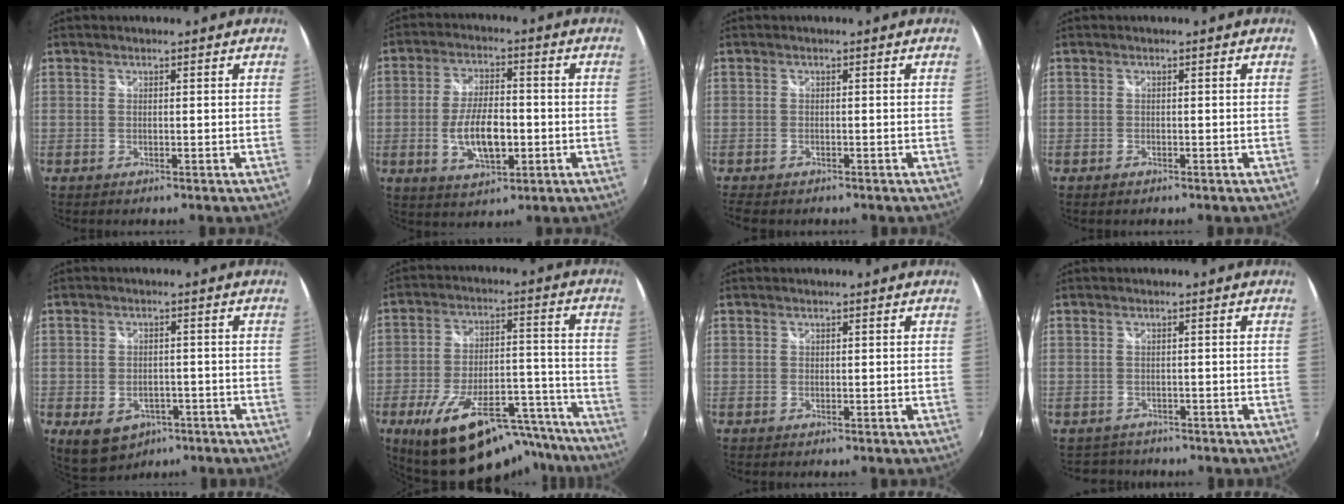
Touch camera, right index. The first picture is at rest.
{"total": 10.1, "force": [-2.2, 4.4, 8.8], "torque": [-0.170, 0.000, -0.032]}
{"total": 4.0, "force": [-3.1, 1.7, 1.8], "torque": [-0.048, -0.017, -0.053]}
{"total": 0.8, "force": [-0.6, 0.5, 0.3], "torque": [-0.008, 0.001, -0.007]}
{"total": 9.9, "force": [-4.9, 7.0, 4.9], "torque": [-0.109, -0.012, -0.062]}
{"total": 23.5, "force": [-17.1, 9.0, 13.3], "torque": [-0.222, 0.007, -0.229]}
{"total": 0.0}
{"total": 2.8, "force": [-2.3, 1.6, -0.2], "torque": [-0.007, 0.003, -0.038]}